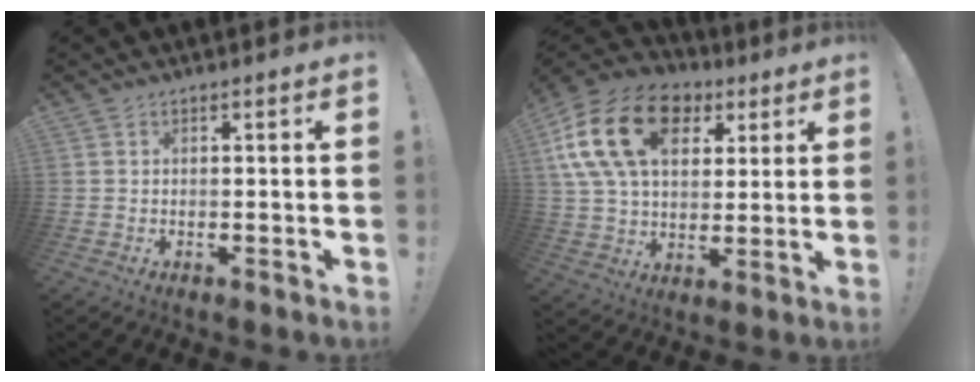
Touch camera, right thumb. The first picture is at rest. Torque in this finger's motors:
{"motor_torque": [-0.40, 2.08, 2.04, 0.44, 0.80]}